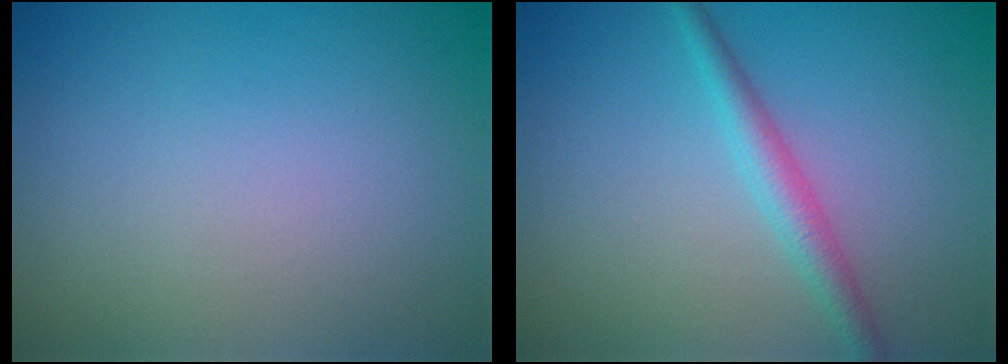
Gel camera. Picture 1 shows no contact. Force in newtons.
{"total": 2.3, "press": 2.3, "slide": 0.0}